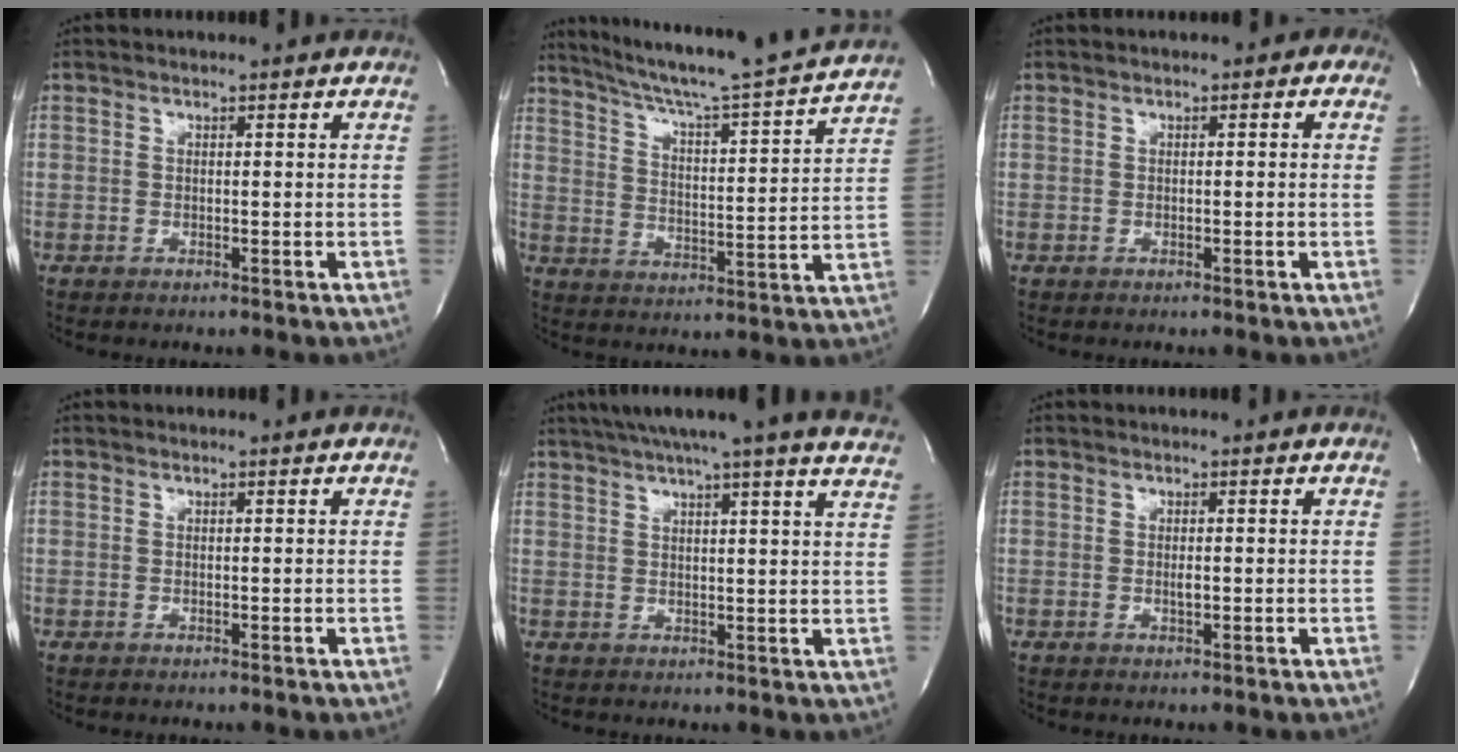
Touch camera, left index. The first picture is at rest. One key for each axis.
{"total": 20.5, "fx": 18.5, "fy": -1.1, "fz": 8.7, "tx": -0.145, "ty": -0.033, "tz": 0.259}
{"total": 1.4, "fx": 0.2, "fy": 0.9, "fz": 1.0, "tx": -0.005, "ty": 0.008, "tz": -0.004}
{"total": 0.0}
{"total": 22.7, "fx": 19.9, "fy": 0.0, "fz": 10.9, "tx": -0.174, "ty": -0.007, "tz": 0.243}
{"total": 0.7, "fx": -0.2, "fy": 0.1, "fz": 0.6, "tx": -0.016, "ty": -0.004, "tz": -0.001}